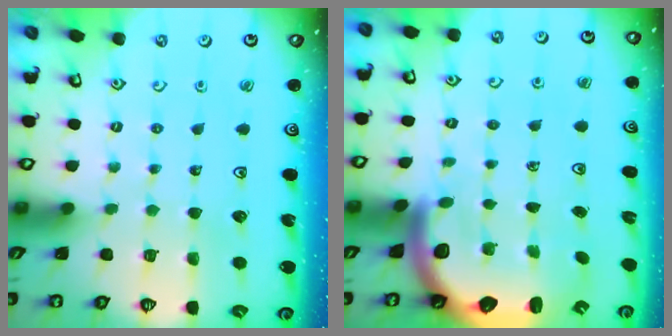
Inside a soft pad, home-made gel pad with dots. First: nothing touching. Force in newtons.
{"total": 3.5, "press": 3.3, "slide": 1.0}